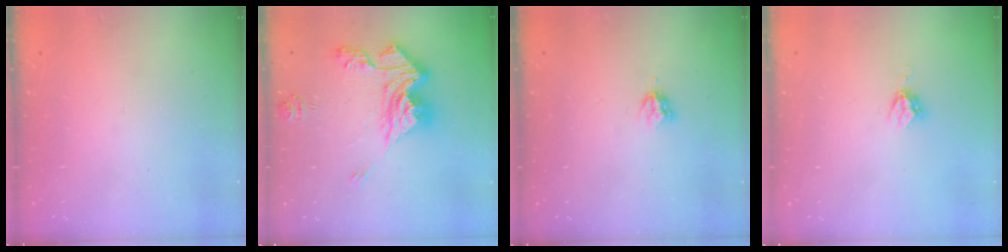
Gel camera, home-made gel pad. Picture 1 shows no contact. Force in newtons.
{"total": 17.0, "press": 16.9, "slide": 1.7}
{"total": 3.3, "press": 3.3, "slide": 0.4}
{"total": 4.9, "press": 4.9, "slide": 0.1}